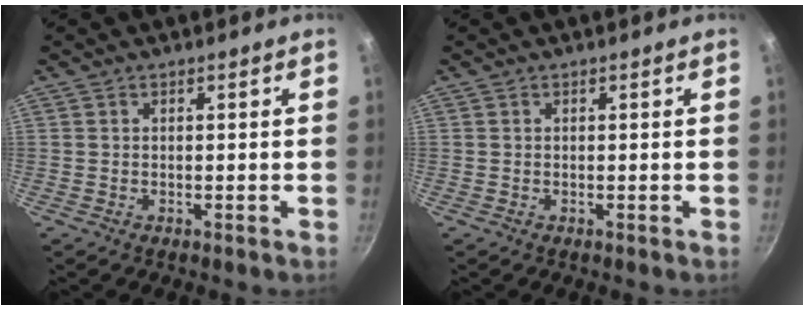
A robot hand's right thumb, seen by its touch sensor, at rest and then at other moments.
{"total": 0.0}